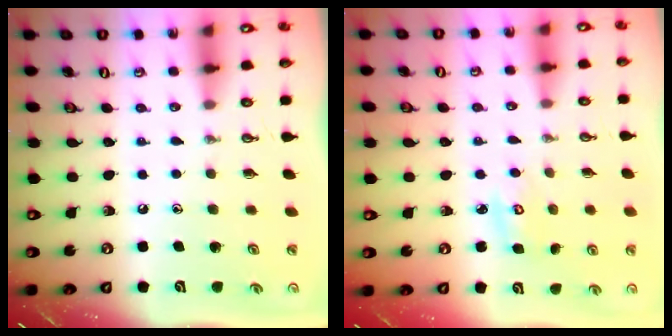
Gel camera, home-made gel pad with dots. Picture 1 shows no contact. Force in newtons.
{"total": 4.0, "press": 4.0, "slide": 0.3}